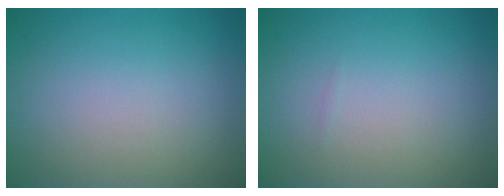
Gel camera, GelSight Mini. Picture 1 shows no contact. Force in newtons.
{"total": 0.0}